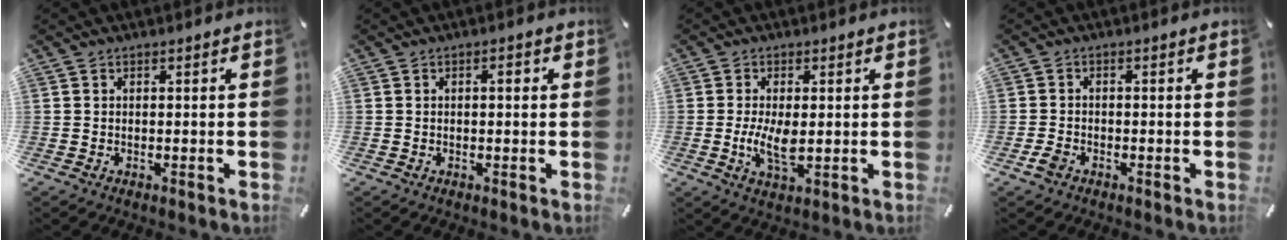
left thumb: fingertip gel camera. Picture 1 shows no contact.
{"total": 1.8, "force": [0.2, 0.6, 1.6], "torque": [-0.023, 0.001, -0.001]}
{"total": 6.5, "force": [-0.2, 2.8, 5.9], "torque": [-0.124, -0.010, -0.009]}
{"total": 2.3, "force": [-1.3, 1.4, 1.2], "torque": [-0.029, 0.003, -0.027]}